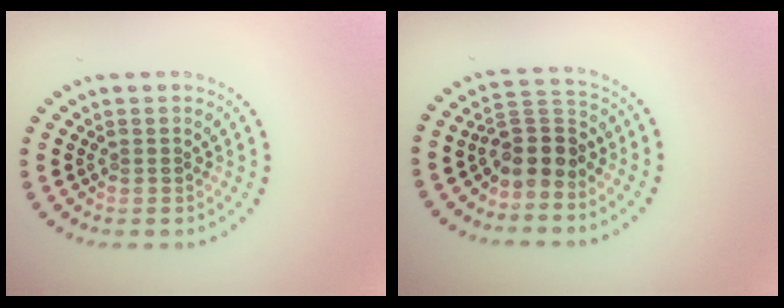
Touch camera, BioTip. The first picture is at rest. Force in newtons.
{"total": 3.6, "press": 2.9, "slide": 2.1}